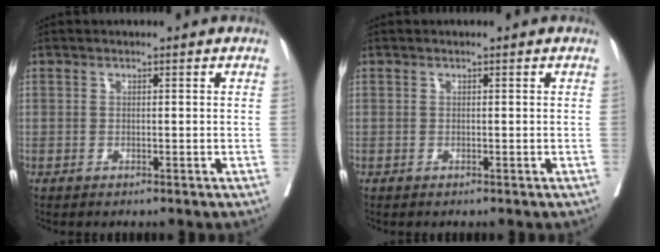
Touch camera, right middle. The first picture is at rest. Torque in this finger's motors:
{"motor_torque": [0.00, 0.02, -0.01, 0.00]}